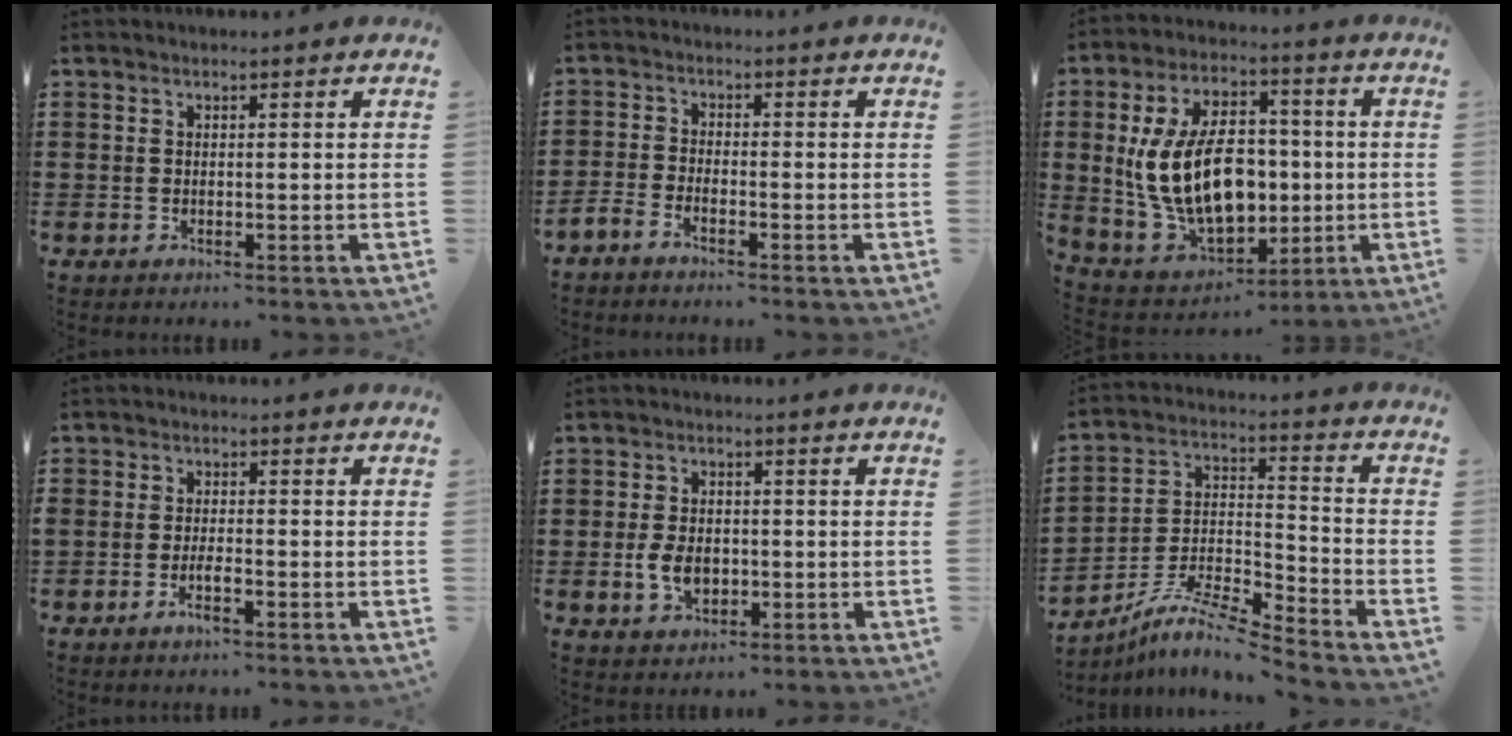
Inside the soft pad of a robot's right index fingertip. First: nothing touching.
{"total": 1.8, "force": [-1.8, 0.1, 0.3], "torque": [-0.016, 0.001, -0.038]}
{"total": 14.8, "force": [0.2, 9.1, 11.7], "torque": [-0.248, 0.001, 0.007]}
{"total": 2.3, "force": [-1.4, 0.6, 1.7], "torque": [-0.037, 0.000, -0.028]}
{"total": 4.8, "force": [-0.9, 3.1, 3.5], "torque": [-0.082, -0.002, -0.018]}
{"total": 7.7, "force": [-7.2, 0.1, 2.7], "torque": [-0.062, -0.008, -0.146]}